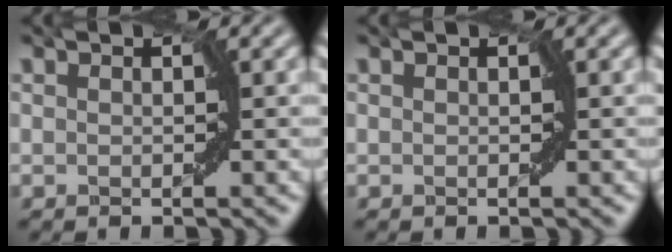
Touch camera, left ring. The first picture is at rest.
{"total": 0.0}